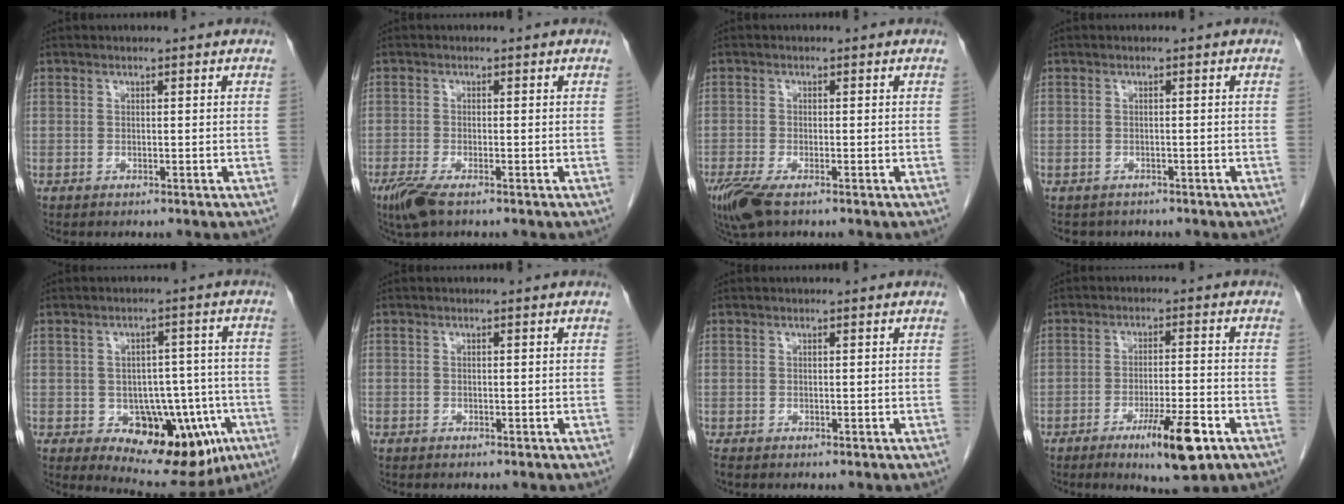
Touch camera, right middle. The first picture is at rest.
{"total": 4.2, "force": [-2.7, 0.9, 3.0], "torque": [-0.067, -0.012, -0.050]}
{"total": 5.3, "force": [-3.4, 1.4, 3.8], "torque": [-0.079, -0.016, -0.061]}
{"total": 2.8, "force": [-2.4, 1.5, 0.3], "torque": [-0.014, 0.000, -0.031]}
{"total": 13.9, "force": [-5.6, 7.6, 10.1], "torque": [-0.115, 0.016, -0.063]}
{"total": 0.6, "force": [-0.5, 0.4, 0.0], "torque": [-0.004, 0.003, -0.010]}
{"total": 0.7, "force": [-0.5, 0.2, 0.4], "torque": [-0.016, -0.005, -0.007]}
{"total": 9.0, "force": [-4.8, 0.9, 7.6], "torque": [-0.125, -0.017, -0.072]}